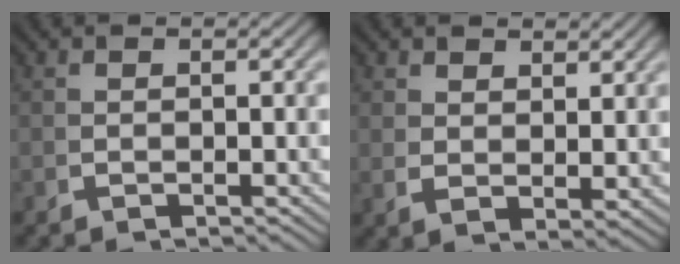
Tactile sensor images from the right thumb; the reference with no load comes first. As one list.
[{"total": 2.5, "force": [2.1, 0.6, 1.1], "torque": [-0.010, 0.000, 0.043]}]